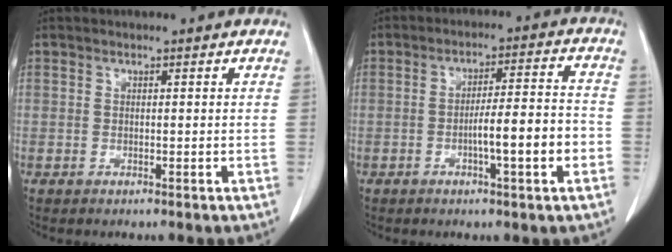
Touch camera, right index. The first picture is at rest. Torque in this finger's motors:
{"motor_torque": [1.05, -0.45, 0.57, 0.10]}